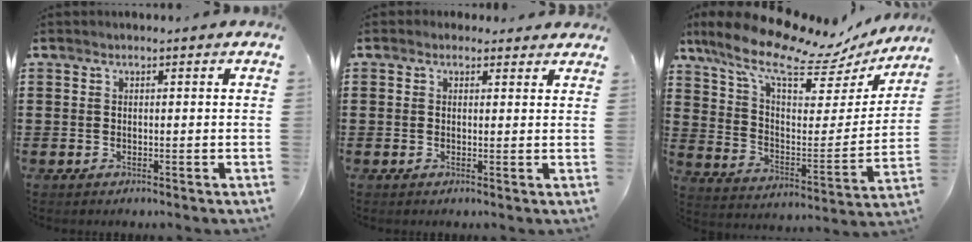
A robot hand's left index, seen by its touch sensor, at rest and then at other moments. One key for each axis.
{"total": 1.4, "fx": 1.1, "fy": 0.9, "fz": 0.2, "tx": -0.001, "ty": 0.003, "tz": 0.019}
{"total": 12.8, "fx": 9.9, "fy": 3.9, "fz": 7.1, "tx": -0.162, "ty": -0.063, "tz": 0.168}